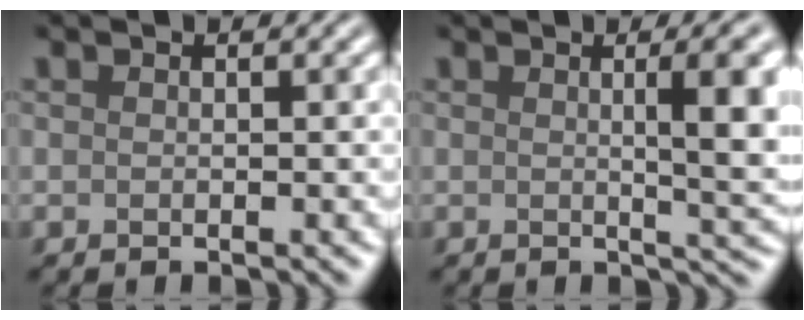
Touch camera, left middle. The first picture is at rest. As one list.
[{"total": 6.6, "force": [0.9, 1.7, 6.3], "torque": [-0.067, 0.006, 0.013]}]